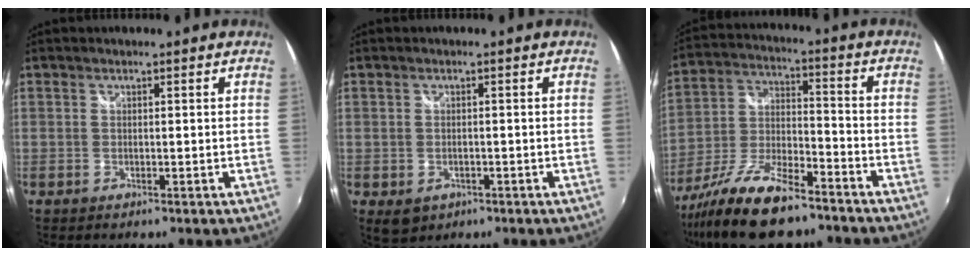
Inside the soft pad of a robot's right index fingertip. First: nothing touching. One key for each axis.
{"total": 4.1, "fx": -1.4, "fy": 3.2, "fz": 2.2, "tx": -0.045, "ty": -0.011, "tz": -0.015}
{"total": 16.7, "fx": -12.2, "fy": 5.2, "fz": 10.2, "tx": -0.212, "ty": -0.027, "tz": -0.219}